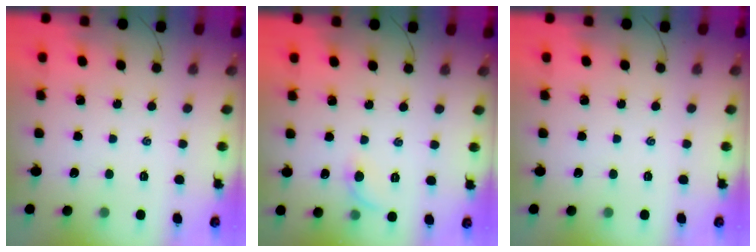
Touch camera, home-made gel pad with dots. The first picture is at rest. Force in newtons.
{"total": 5.5, "press": 5.2, "slide": 1.8}
{"total": 0.0}